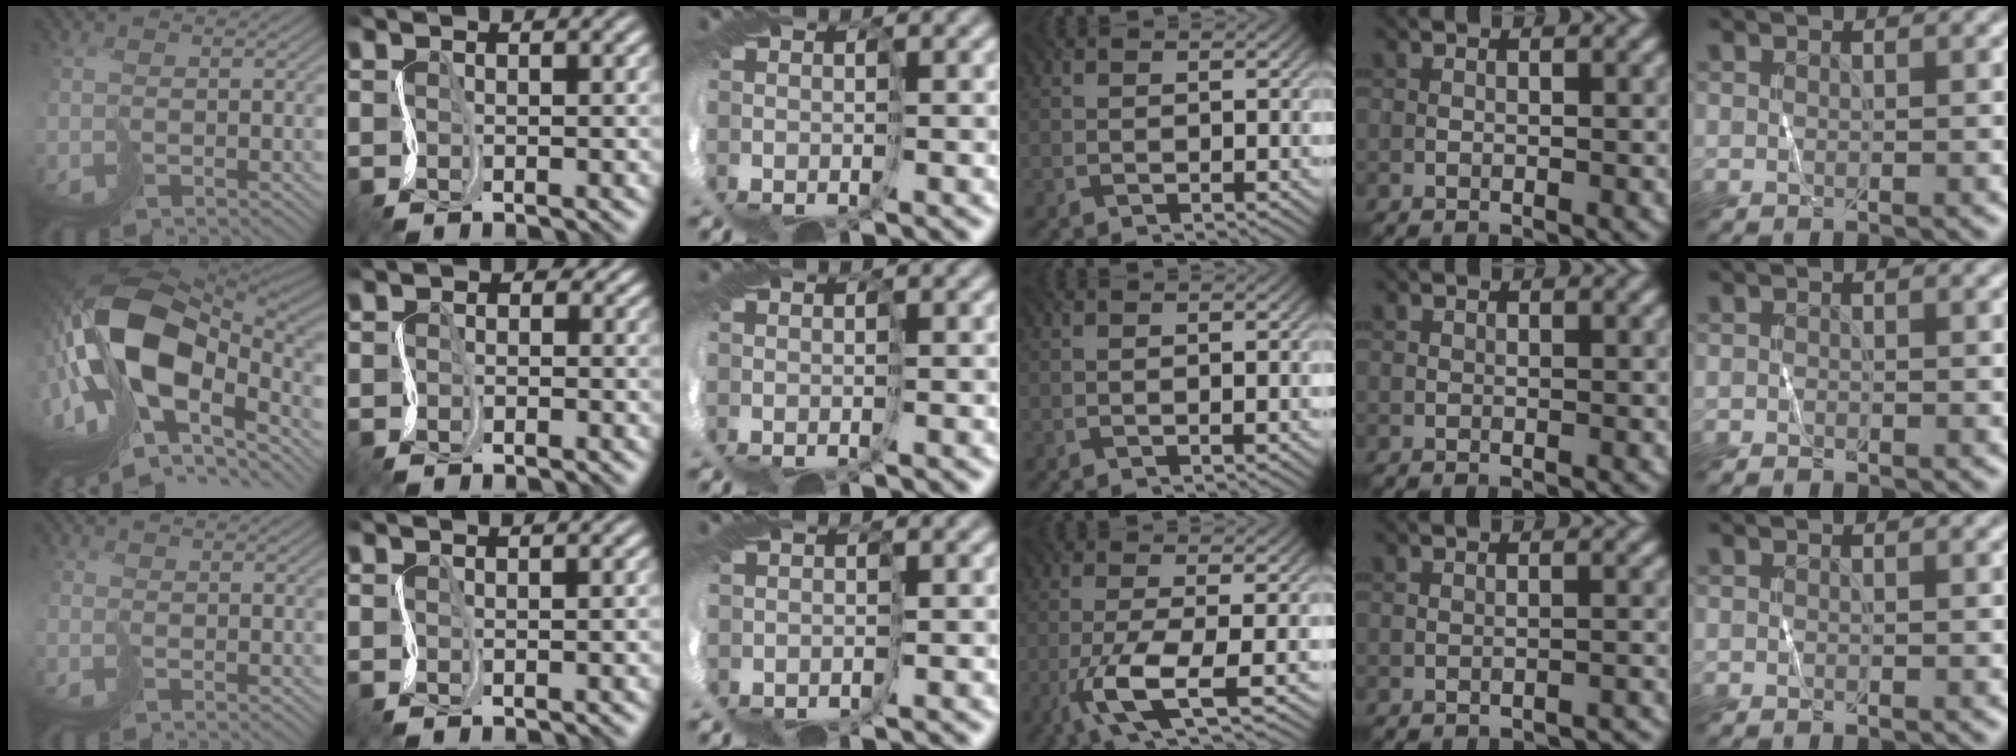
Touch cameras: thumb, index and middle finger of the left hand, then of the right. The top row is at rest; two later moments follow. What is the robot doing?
{"motion": "cut", "object": "tape"}